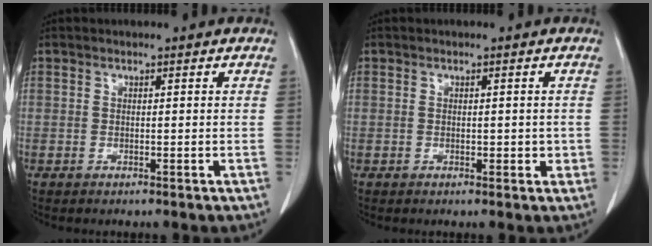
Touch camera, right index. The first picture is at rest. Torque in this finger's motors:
{"motor_torque": [-0.17, 0.42, -0.03, 0.01]}